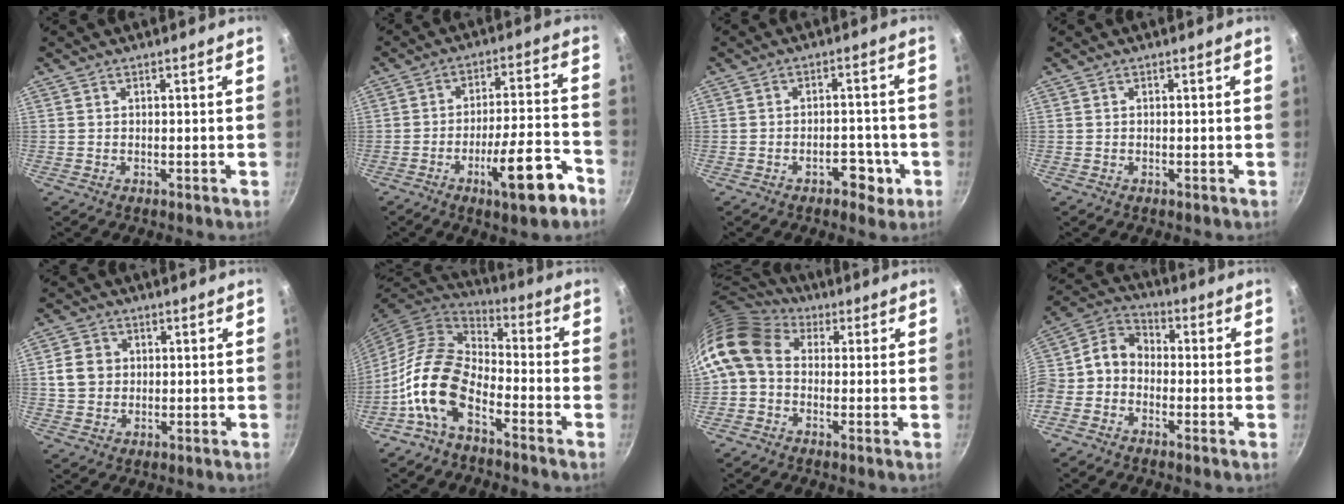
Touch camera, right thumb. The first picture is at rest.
{"total": 13.6, "force": [-7.3, 3.3, 11.0], "torque": [-0.147, 0.049, -0.104]}
{"total": 5.6, "force": [-2.6, 3.3, 3.7], "torque": [-0.025, 0.016, -0.031]}
{"total": 0.0}
{"total": 5.8, "force": [0.9, 5.1, 2.6], "torque": [-0.027, 0.003, 0.012]}
{"total": 13.1, "force": [-6.2, 7.0, 9.2], "torque": [-0.156, 0.051, -0.139]}
{"total": 11.6, "force": [1.4, 9.0, 7.1], "torque": [-0.131, 0.023, 0.003]}
{"total": 10.0, "force": [-1.9, 8.0, 5.8], "torque": [-0.107, 0.052, -0.063]}